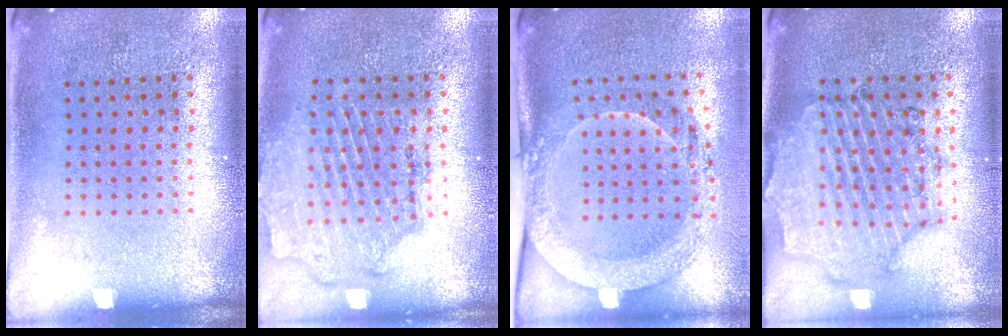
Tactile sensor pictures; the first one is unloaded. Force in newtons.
{"total": 1.8, "press": 1.7, "slide": 0.6}
{"total": 2.0, "press": 2.0, "slide": 0.3}
{"total": 1.6, "press": 1.6, "slide": 0.3}